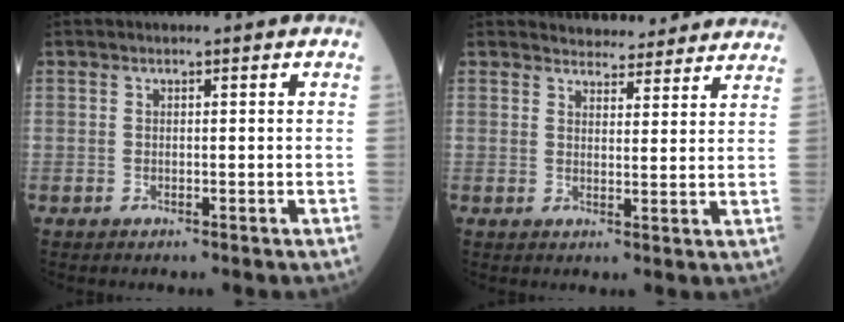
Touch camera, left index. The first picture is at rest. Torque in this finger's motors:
{"motor_torque": [-0.16, -0.19, -0.36, -0.01]}